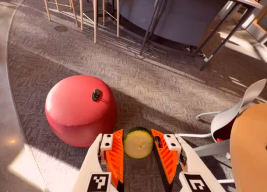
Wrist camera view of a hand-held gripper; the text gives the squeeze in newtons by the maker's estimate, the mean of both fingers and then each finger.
{"total": 10.2, "left": 10.5, "right": 10.0}